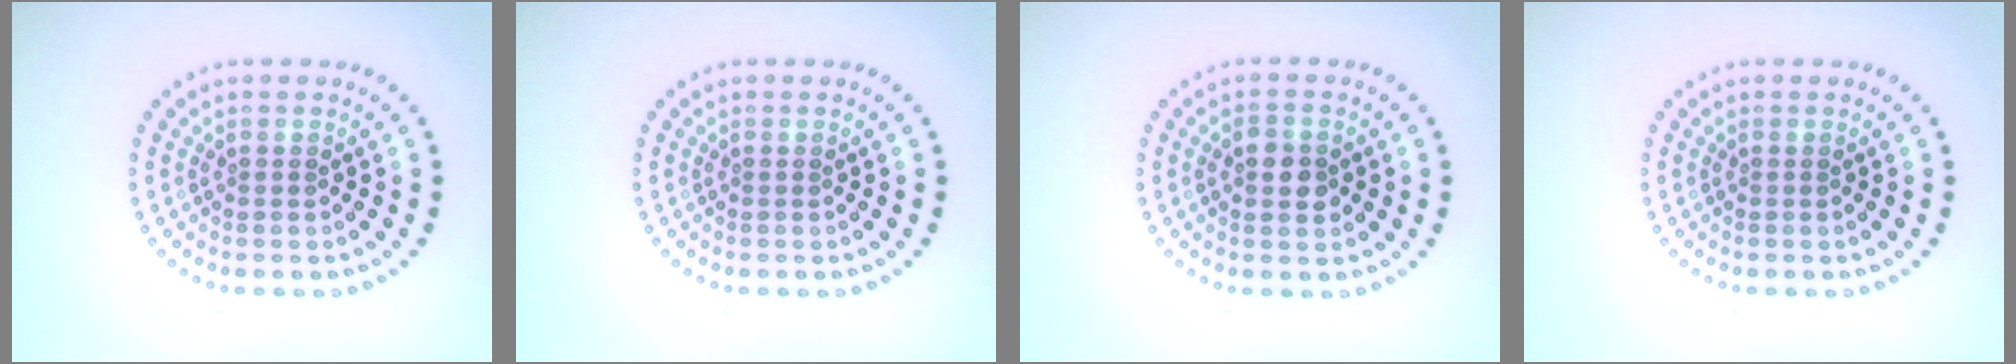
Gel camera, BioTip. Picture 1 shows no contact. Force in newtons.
{"total": 0.0}
{"total": 2.6, "press": 2.6, "slide": 0.1}
{"total": 0.0}